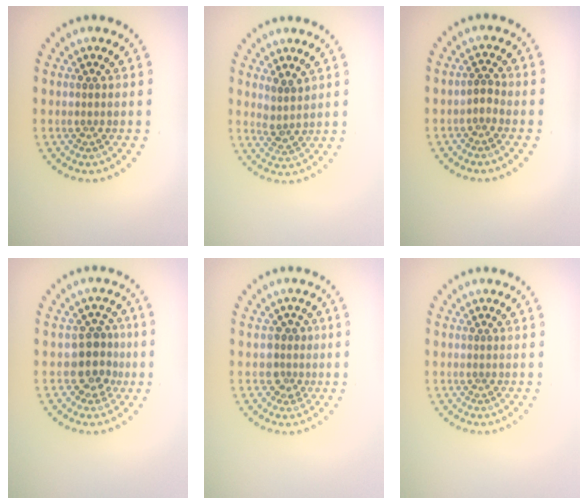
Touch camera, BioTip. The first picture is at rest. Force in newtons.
{"total": 1.9, "press": 1.5, "slide": 1.2}
{"total": 0.9, "press": 0.8, "slide": 0.4}
{"total": 3.2, "press": 2.7, "slide": 1.7}
{"total": 2.1, "press": 1.6, "slide": 1.3}
{"total": 0.0}